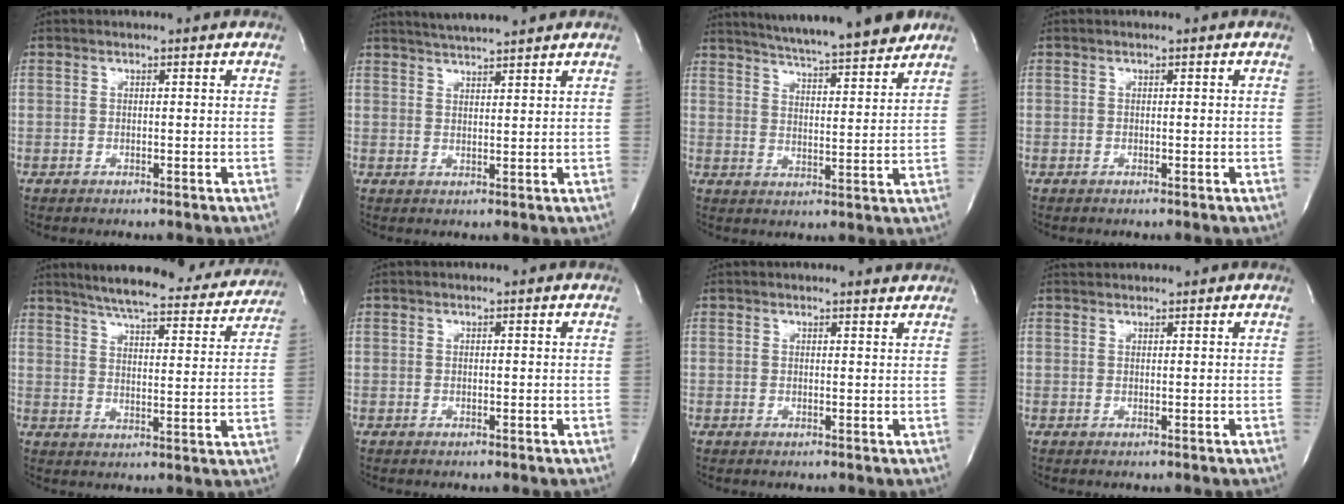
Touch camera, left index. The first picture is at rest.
{"total": 6.9, "force": [6.3, -0.2, 2.8], "torque": [-0.052, 0.015, 0.095]}
{"total": 16.5, "force": [14.7, 0.5, 7.6], "torque": [-0.123, -0.008, 0.210]}
{"total": 0.0}
{"total": 23.0, "force": [20.8, 4.0, 9.0], "torque": [-0.134, -0.029, 0.257]}
{"total": 0.0}
{"total": 1.5, "force": [1.5, 0.0, -0.1], "torque": [-0.007, -0.012, 0.009]}
{"total": 1.9, "force": [1.9, 0.2, 0.2], "torque": [-0.006, 0.022, 0.034]}